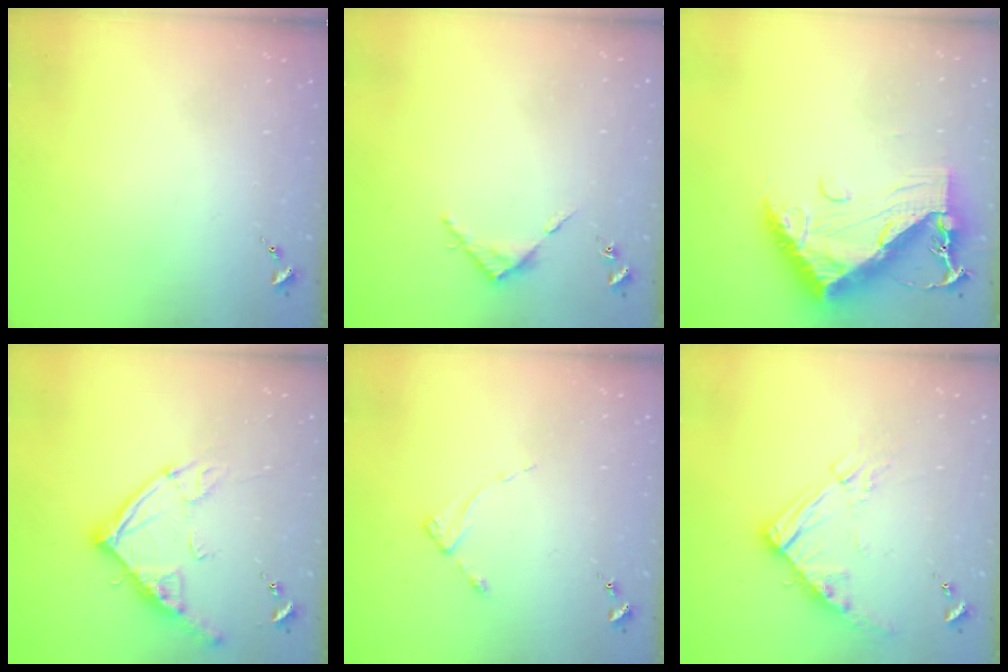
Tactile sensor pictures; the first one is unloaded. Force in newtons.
{"total": 4.7, "press": 4.7, "slide": 0.2}
{"total": 14.1, "press": 14.0, "slide": 1.3}
{"total": 14.5, "press": 14.4, "slide": 1.4}
{"total": 2.1, "press": 2.0, "slide": 0.4}
{"total": 12.3, "press": 12.2, "slide": 1.3}